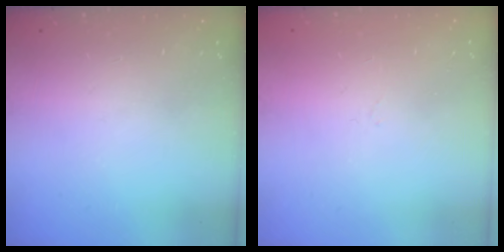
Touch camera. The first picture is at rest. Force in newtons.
{"total": 0.9, "press": 0.9, "slide": 0.2}